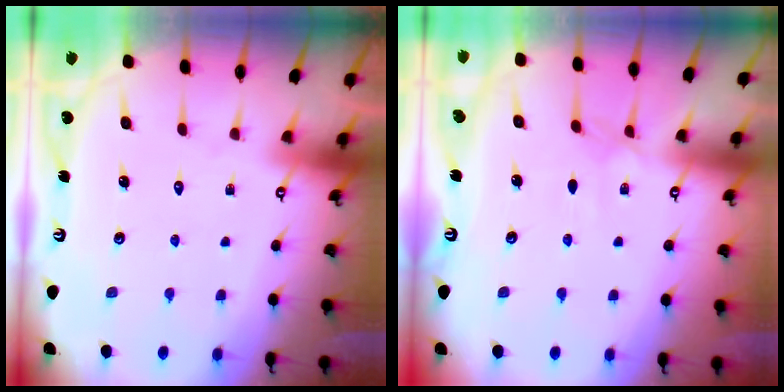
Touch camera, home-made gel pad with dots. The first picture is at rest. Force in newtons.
{"total": 3.0, "press": 3.0, "slide": 0.5}